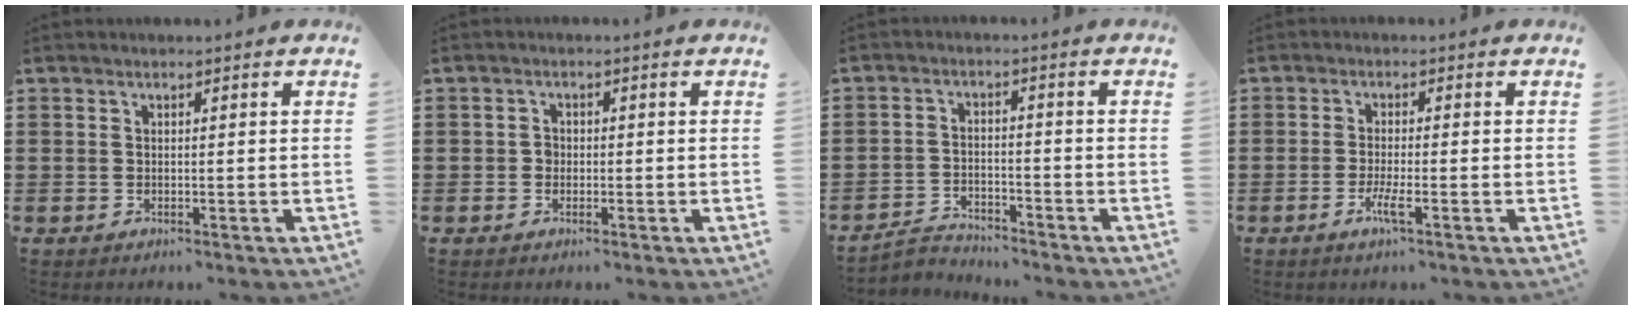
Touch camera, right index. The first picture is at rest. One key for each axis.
{"total": 1.2, "fx": -0.3, "fy": 1.0, "fz": 0.6, "tx": -0.014, "ty": 0.003, "tz": -0.006}
{"total": 2.9, "fx": -2.8, "fy": 0.8, "fz": 0.2, "tx": -0.019, "ty": 0.000, "tz": -0.062}
{"total": 3.7, "fx": -1.7, "fy": 0.3, "fz": 3.3, "tx": -0.069, "ty": -0.012, "tz": -0.034}